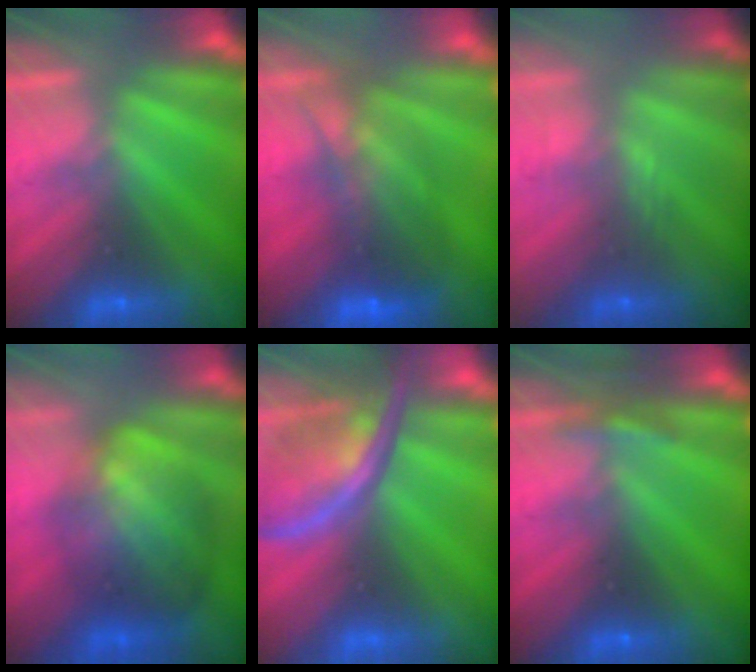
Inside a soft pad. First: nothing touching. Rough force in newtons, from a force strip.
{"total": 5.6}
{"total": 2.8}
{"total": 7.7}
{"total": 2.6}
{"total": 3.0}